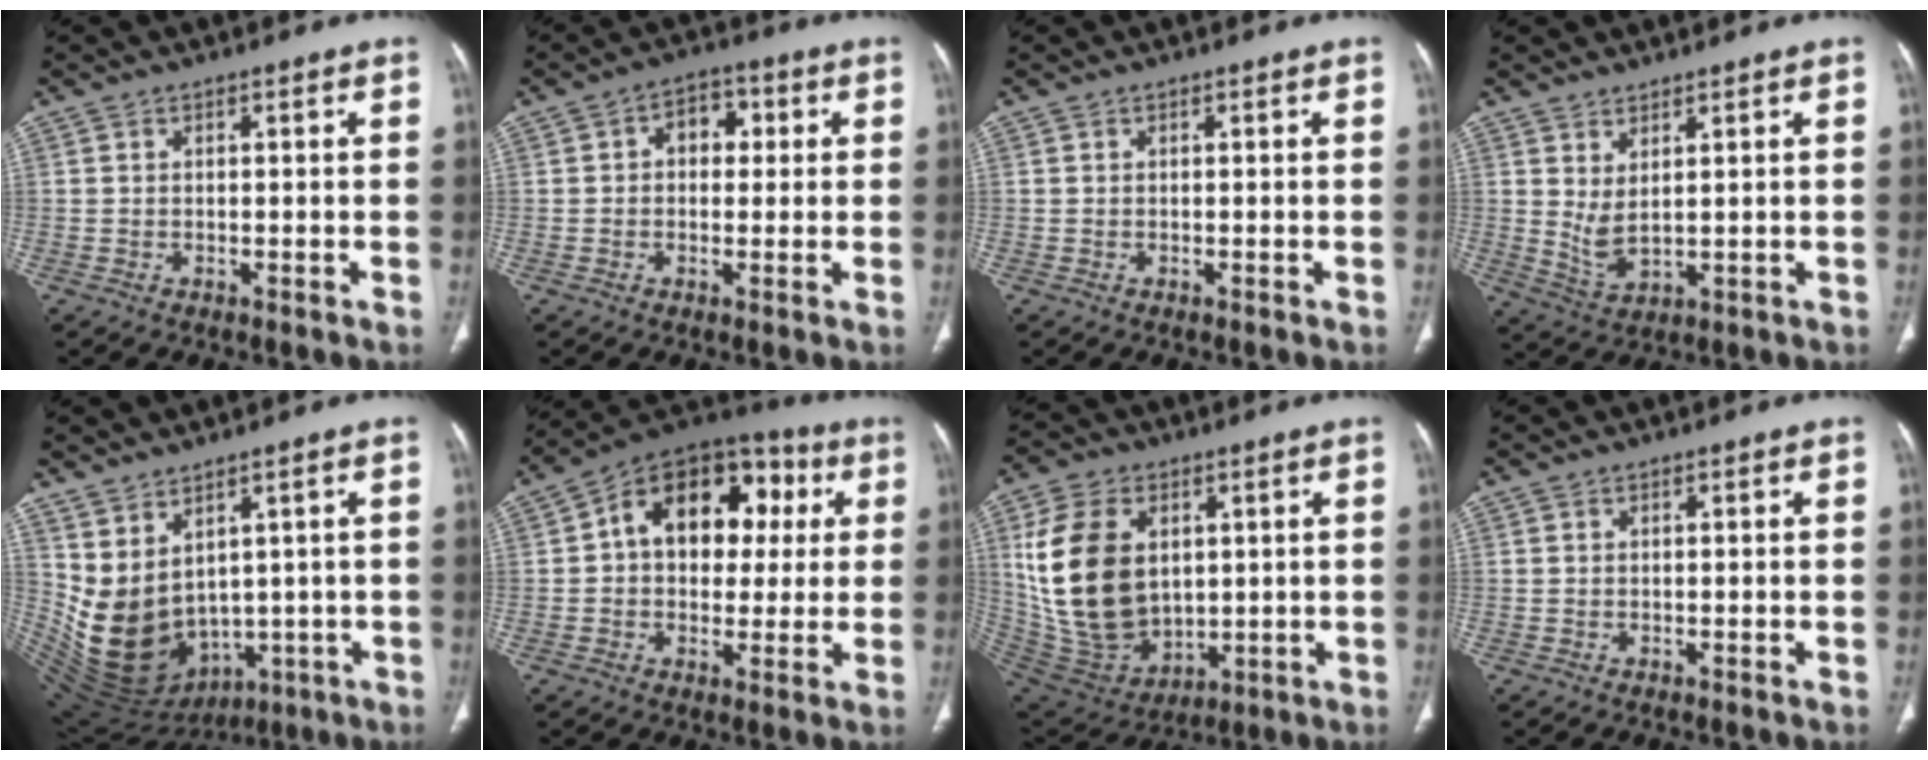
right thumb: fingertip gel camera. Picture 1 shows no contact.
{"total": 6.0, "force": [1.1, 4.3, 4.1], "torque": [-0.030, 0.012, 0.008]}
{"total": 0.0}
{"total": 4.6, "force": [1.7, 1.8, 3.9], "torque": [-0.077, -0.023, 0.046]}
{"total": 14.8, "force": [1.3, 10.4, 10.4], "torque": [-0.182, -0.027, 0.072]}
{"total": 18.1, "force": [3.3, 12.5, 12.6], "torque": [-0.139, 0.031, 0.041]}
{"total": 20.5, "force": [3.7, 14.0, 14.5], "torque": [-0.272, -0.018, 0.094]}
{"total": 0.0}